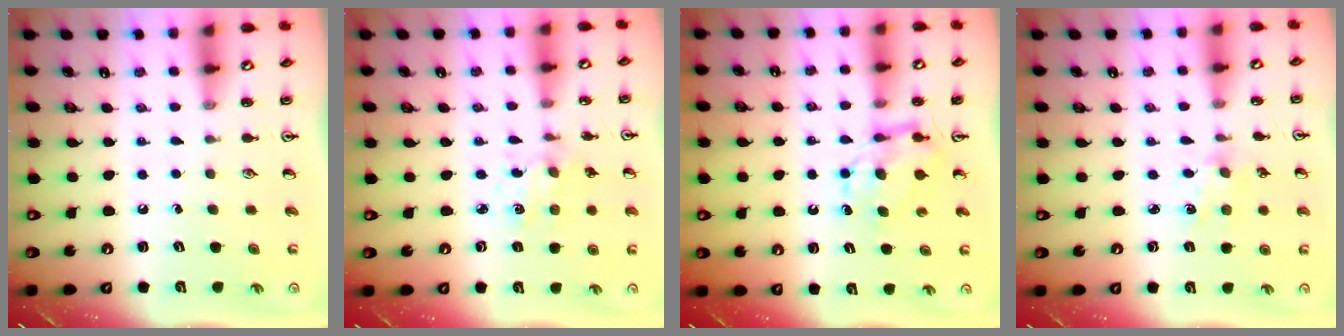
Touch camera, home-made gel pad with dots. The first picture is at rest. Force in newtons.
{"total": 1.9, "press": 1.9, "slide": 0.3}
{"total": 7.3, "press": 7.3, "slide": 0.5}
{"total": 2.7, "press": 2.7, "slide": 0.4}